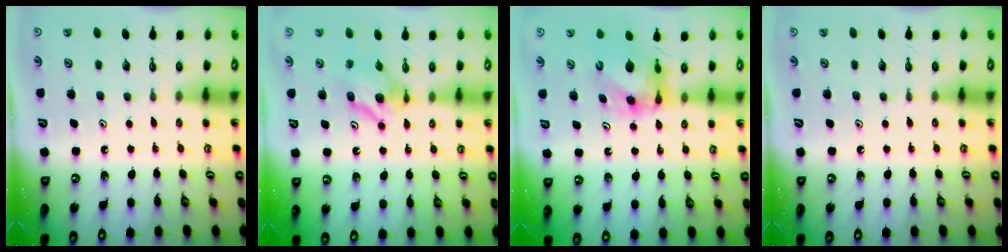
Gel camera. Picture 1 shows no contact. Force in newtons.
{"total": 7.6, "press": 7.5, "slide": 0.6}
{"total": 5.6, "press": 5.6, "slide": 0.4}
{"total": 0.0}